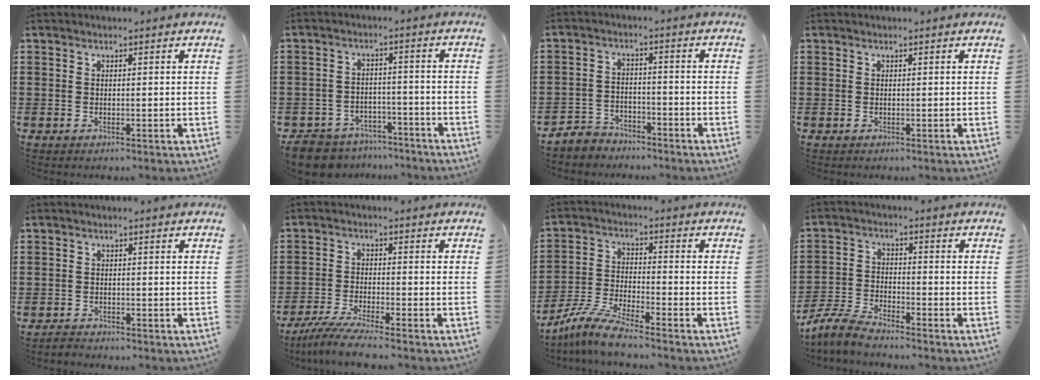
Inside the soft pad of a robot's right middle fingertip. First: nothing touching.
{"total": 6.5, "force": [-6.3, 1.4, 0.7], "torque": [-0.026, 0.012, -0.128]}
{"total": 3.5, "force": [-3.4, 0.8, -0.2], "torque": [-0.006, 0.000, -0.073]}
{"total": 0.0}
{"total": 1.5, "force": [-1.5, 0.2, -0.1], "torque": [-0.004, 0.001, -0.032]}
{"total": 5.5, "force": [-4.9, -0.2, 2.4], "torque": [-0.061, -0.021, -0.095]}
{"total": 7.8, "force": [-7.1, 0.2, 3.3], "torque": [-0.080, -0.005, -0.141]}
{"total": 5.8, "force": [-5.5, 0.4, 1.8], "torque": [-0.054, -0.006, -0.110]}